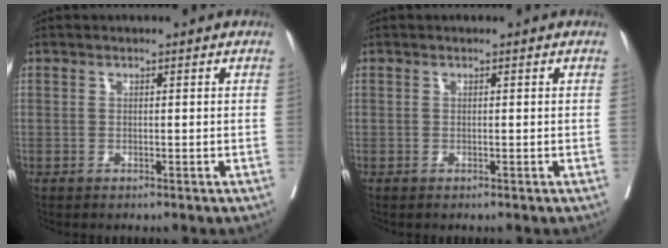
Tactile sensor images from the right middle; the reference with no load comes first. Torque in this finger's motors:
{"motor_torque": [0.51, -0.64, 0.04, 0.01]}